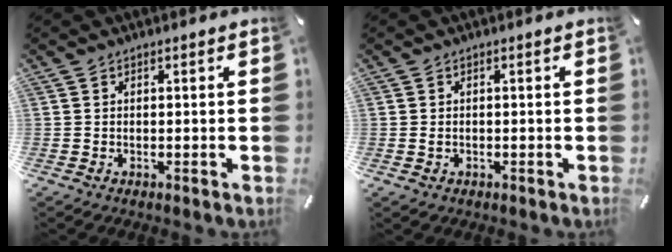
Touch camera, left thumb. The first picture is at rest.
{"total": 1.0, "force": [-0.4, 0.8, 0.6], "torque": [-0.014, 0.001, -0.007]}